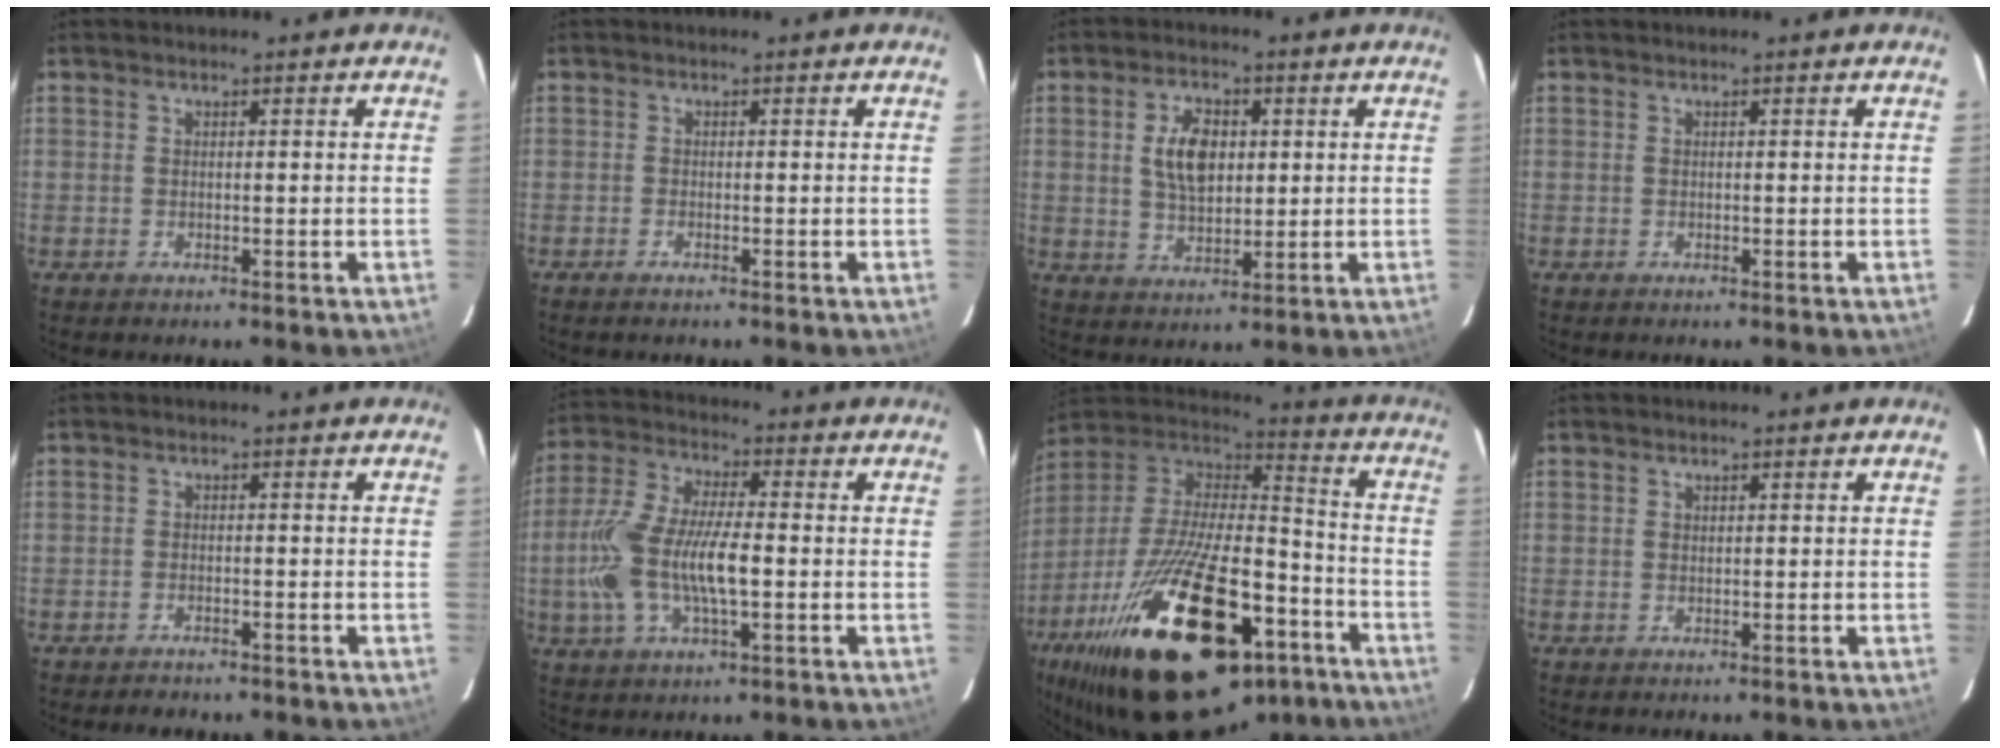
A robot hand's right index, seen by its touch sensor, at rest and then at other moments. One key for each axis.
{"total": 0.8, "fx": -0.7, "fy": 0.1, "fz": 0.4, "tx": -0.012, "ty": 0.000, "tz": -0.015}
{"total": 7.8, "fx": 1.5, "fy": 4.5, "fz": 6.2, "tx": -0.117, "ty": 0.009, "tz": 0.033}
{"total": 0.0}
{"total": 2.5, "fx": -2.2, "fy": 1.0, "fz": 0.7, "tx": -0.022, "ty": -0.003, "tz": -0.034}
{"total": 14.9, "fx": -2.2, "fy": 5.4, "fz": 13.7, "tx": -0.290, "ty": 0.001, "tz": -0.044}
{"total": 36.2, "fx": -20.3, "fy": 15.4, "fz": 25.8, "tx": -0.479, "ty": -0.022, "tz": -0.311}
{"total": 0.0}